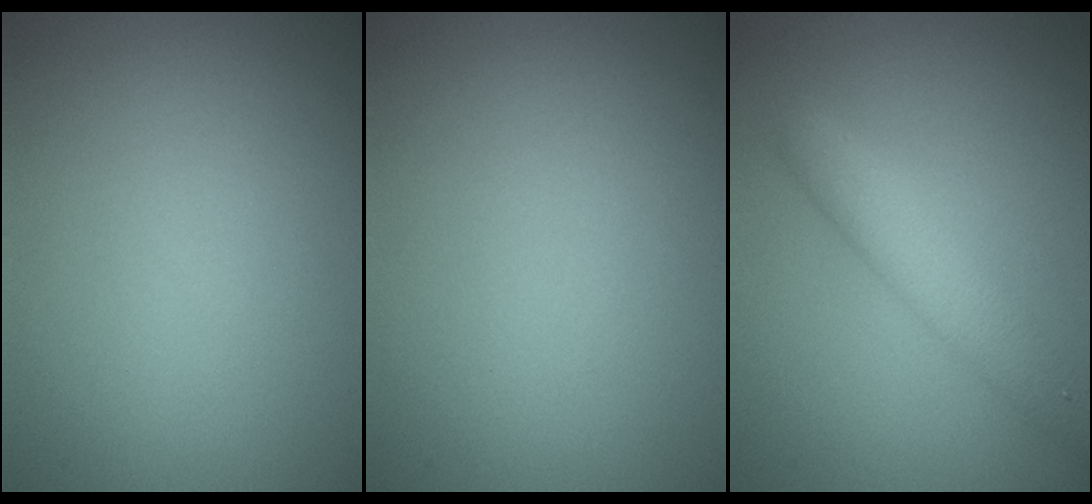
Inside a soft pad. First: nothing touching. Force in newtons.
{"total": 0.0}
{"total": 3.6, "press": 3.6, "slide": 0.0}